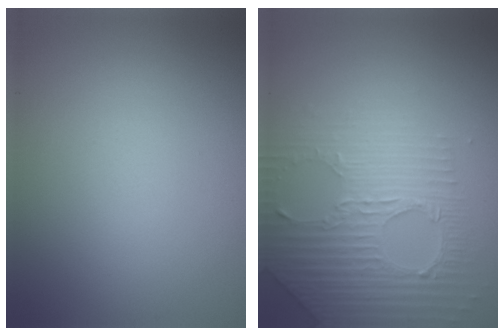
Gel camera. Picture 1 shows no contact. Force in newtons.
{"total": 4.1, "press": 3.9, "slide": 1.1}